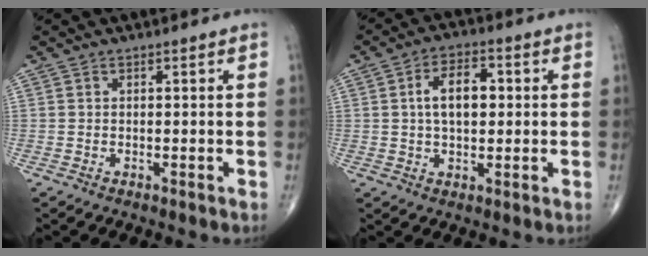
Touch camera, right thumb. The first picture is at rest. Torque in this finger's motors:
{"motor_torque": [0.86, 2.53, 1.00, 0.35, 0.07]}